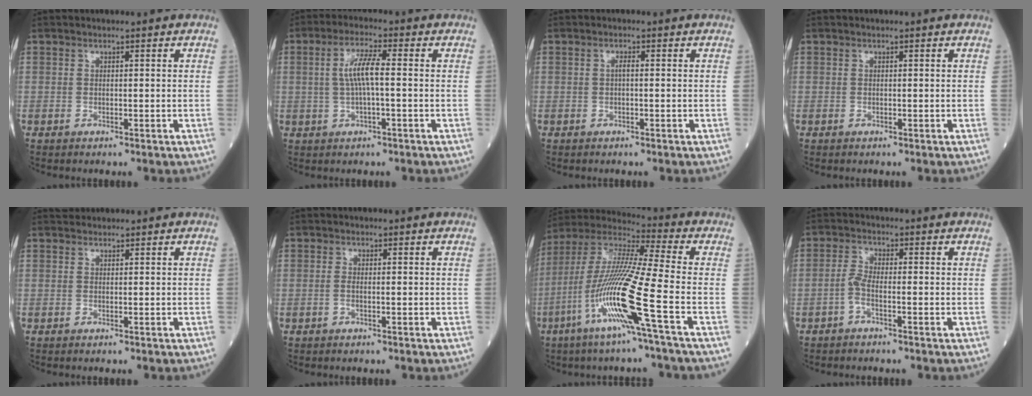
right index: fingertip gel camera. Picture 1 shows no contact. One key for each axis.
{"total": 5.3, "fx": 0.3, "fy": 0.6, "fz": 5.3, "tx": -0.109, "ty": 0.010, "tz": 0.005}
{"total": 1.0, "fx": 0.0, "fy": 0.2, "fz": 0.9, "tx": -0.018, "ty": 0.001, "tz": -0.001}
{"total": 0.0}
{"total": 0.5, "fx": 0.5, "fy": 0.3, "fz": 0.1, "tx": -0.011, "ty": 0.013, "tz": 0.008}
{"total": 0.7, "fx": -0.2, "fy": 0.1, "fz": 0.7, "tx": -0.015, "ty": 0.000, "tz": -0.005}
{"total": 16.3, "fx": -6.0, "fy": -1.2, "fz": 15.1, "tx": -0.312, "ty": -0.014, "tz": -0.126}
{"total": 2.4, "fx": -1.2, "fy": 0.4, "fz": 2.1, "tx": -0.047, "ty": 0.002, "tz": -0.030}